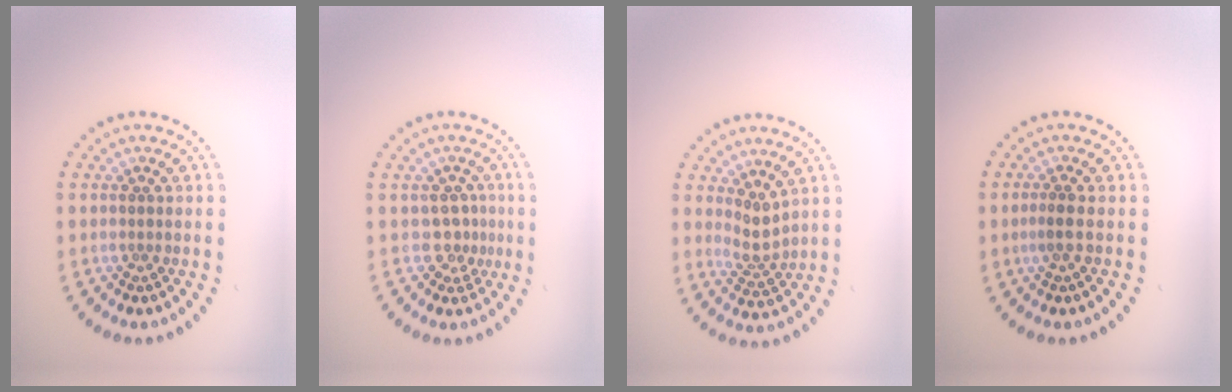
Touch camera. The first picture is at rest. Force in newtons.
{"total": 2.1, "press": 1.4, "slide": 1.6}
{"total": 2.2, "press": 1.6, "slide": 1.6}
{"total": 1.3, "press": 1.0, "slide": 0.8}